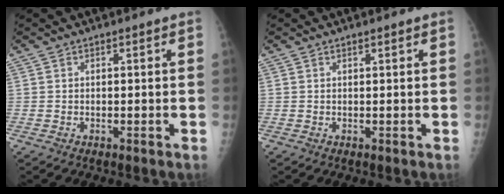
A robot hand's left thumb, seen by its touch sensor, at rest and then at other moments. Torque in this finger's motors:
{"motor_torque": [0.14, 0.32, -0.35, -0.17, -0.01]}